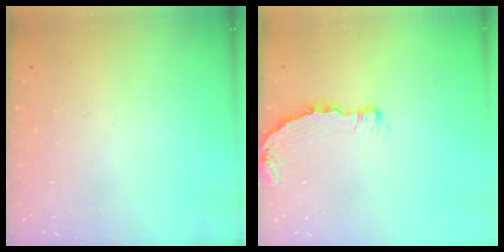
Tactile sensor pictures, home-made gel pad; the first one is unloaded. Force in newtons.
{"total": 5.4, "press": 5.4, "slide": 0.4}